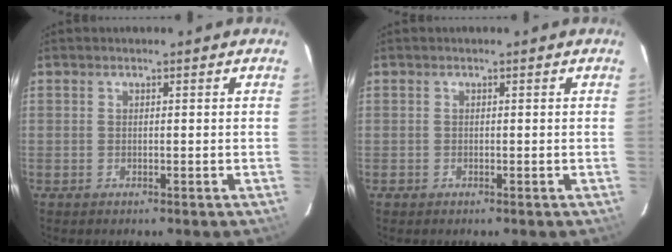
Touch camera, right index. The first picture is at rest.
{"total": 0.8, "force": [-0.4, 0.7, -0.1], "torque": [0.001, 0.003, -0.005]}